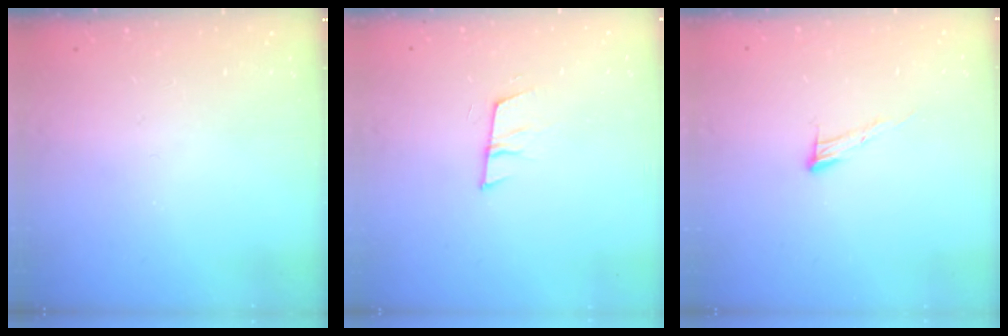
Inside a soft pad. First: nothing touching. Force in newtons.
{"total": 7.9, "press": 7.3, "slide": 3.0}
{"total": 6.4, "press": 6.4, "slide": 0.4}